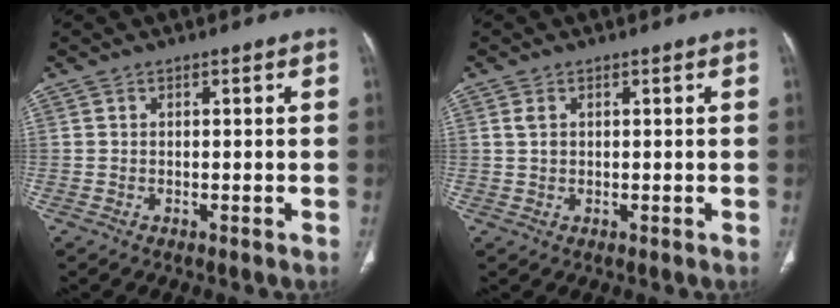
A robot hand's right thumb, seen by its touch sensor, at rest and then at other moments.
{"total": 1.5, "force": [0.5, 0.9, 1.0], "torque": [-0.024, 0.003, 0.016]}